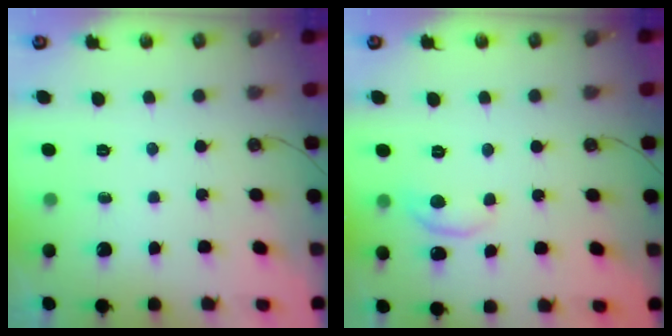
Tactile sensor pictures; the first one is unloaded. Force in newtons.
{"total": 3.0, "press": 2.9, "slide": 0.5}